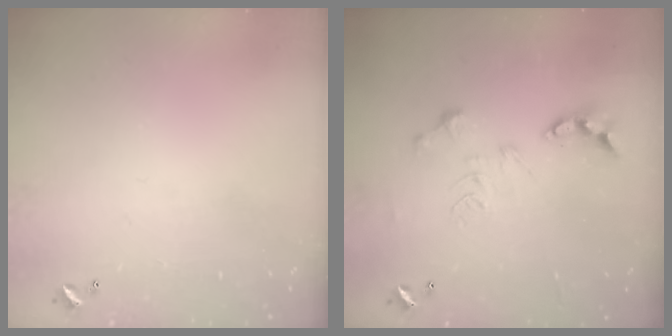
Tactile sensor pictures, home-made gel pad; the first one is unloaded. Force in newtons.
{"total": 0.0}